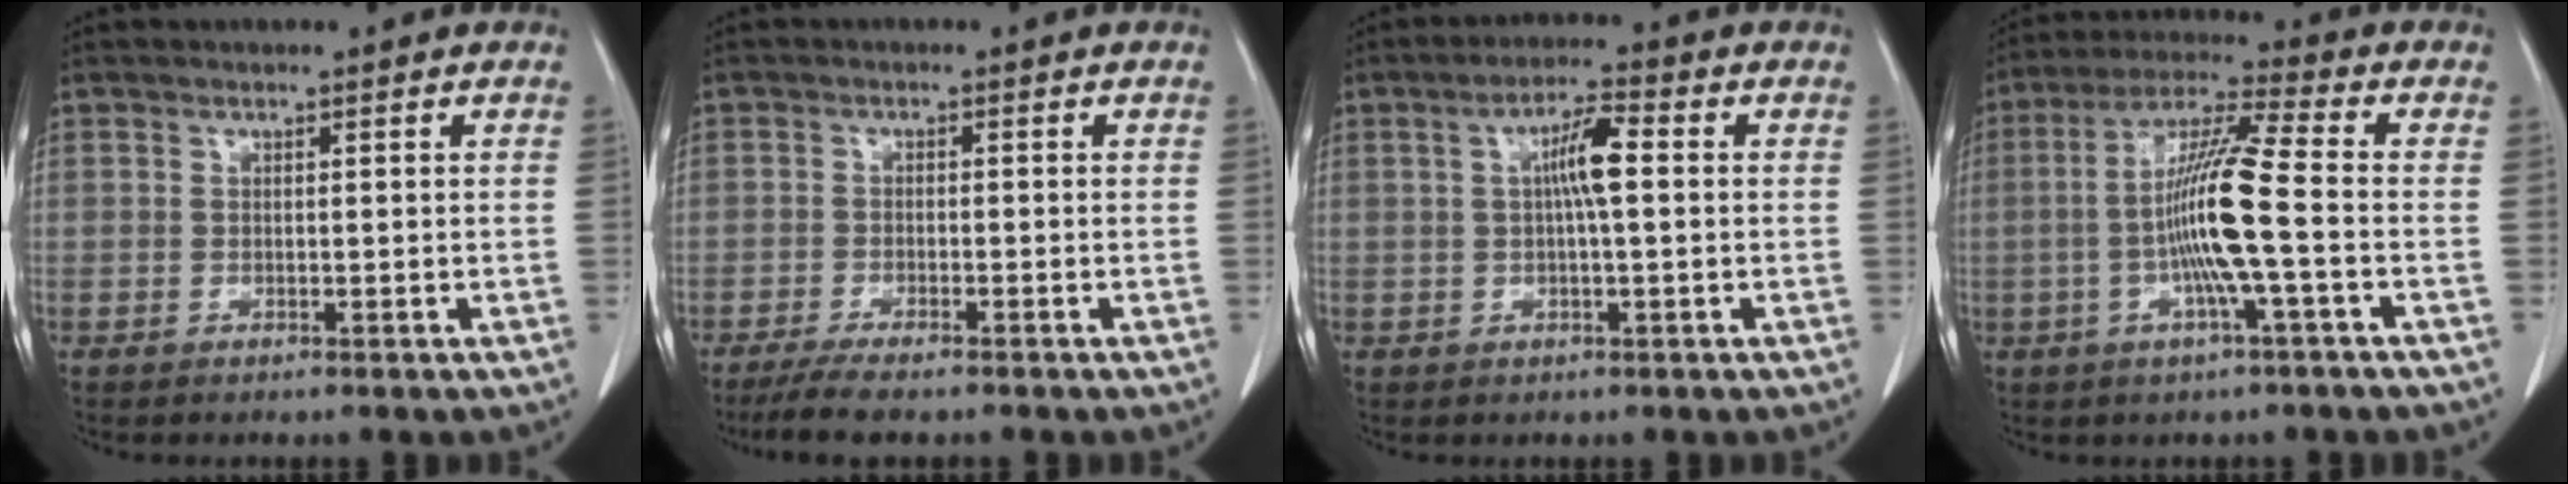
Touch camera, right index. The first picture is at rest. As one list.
[{"total": 5.6, "force": [-4.5, 0.6, 3.3], "torque": [-0.058, -0.013, -0.075]}, {"total": 5.5, "force": [0.7, 0.7, 5.4], "torque": [-0.100, 0.011, 0.009]}, {"total": 11.9, "force": [-1.7, -0.3, 11.8], "torque": [-0.225, 0.005, -0.039]}]